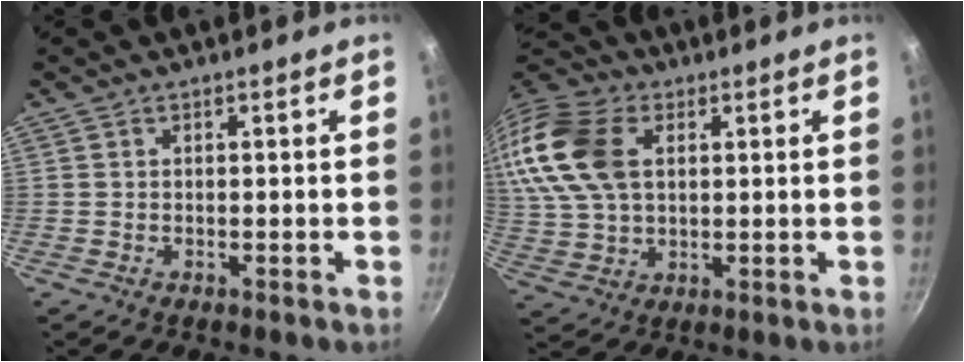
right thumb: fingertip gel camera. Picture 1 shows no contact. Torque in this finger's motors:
{"motor_torque": [-0.71, 1.91, 1.49, 0.20, 0.22]}